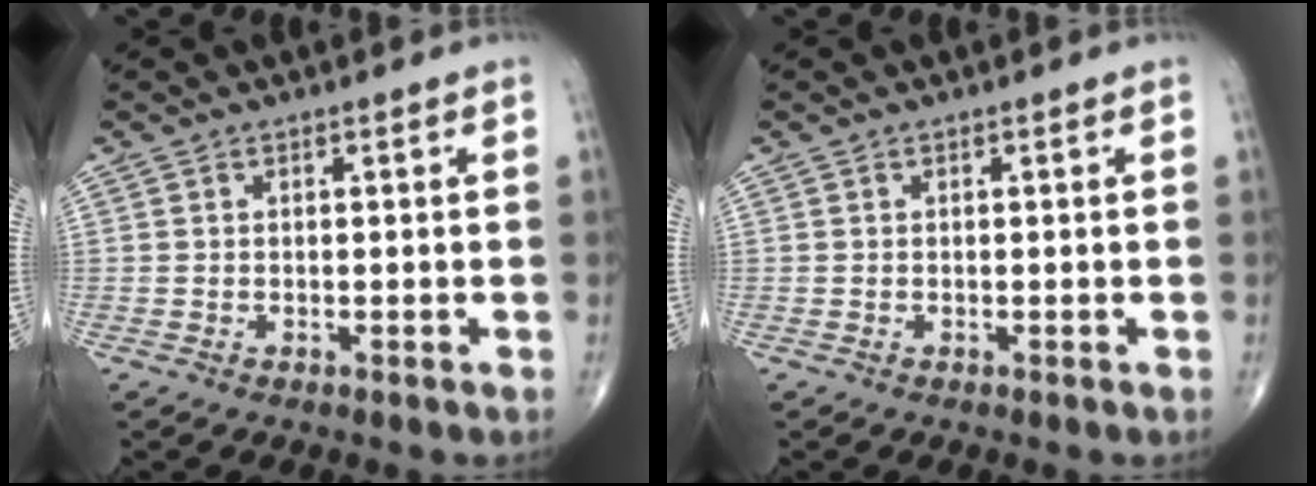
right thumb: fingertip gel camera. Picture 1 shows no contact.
{"total": 0.0}